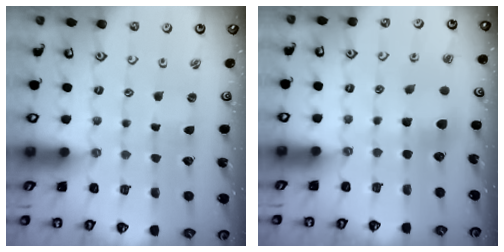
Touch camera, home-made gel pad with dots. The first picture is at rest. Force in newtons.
{"total": 6.3, "press": 6.3, "slide": 0.2}